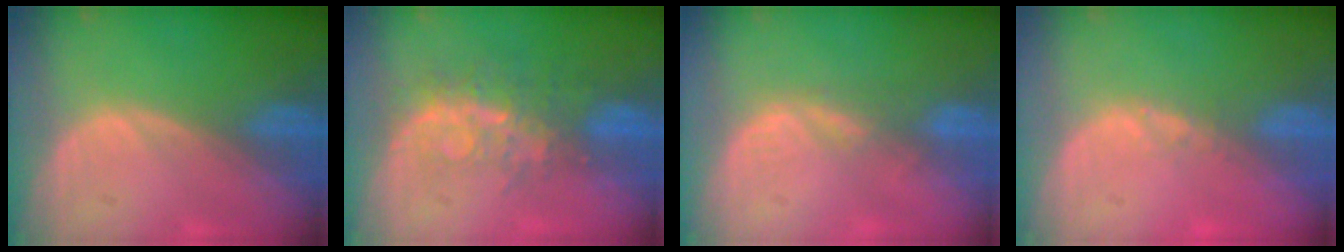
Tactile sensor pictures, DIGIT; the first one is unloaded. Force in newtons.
{"total": 8.5, "press": 7.0, "slide": 4.7}
{"total": 2.7, "press": 2.1, "slide": 1.7}
{"total": 0.9, "press": 0.8, "slide": 0.5}